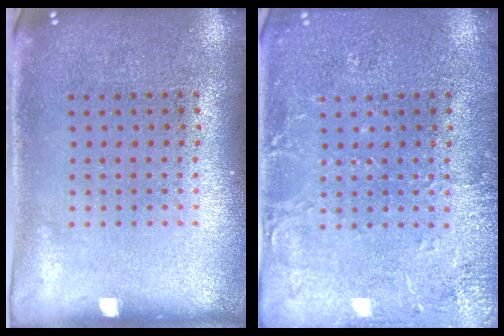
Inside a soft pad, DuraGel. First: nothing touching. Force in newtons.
{"total": 2.9, "press": 2.9, "slide": 0.4}